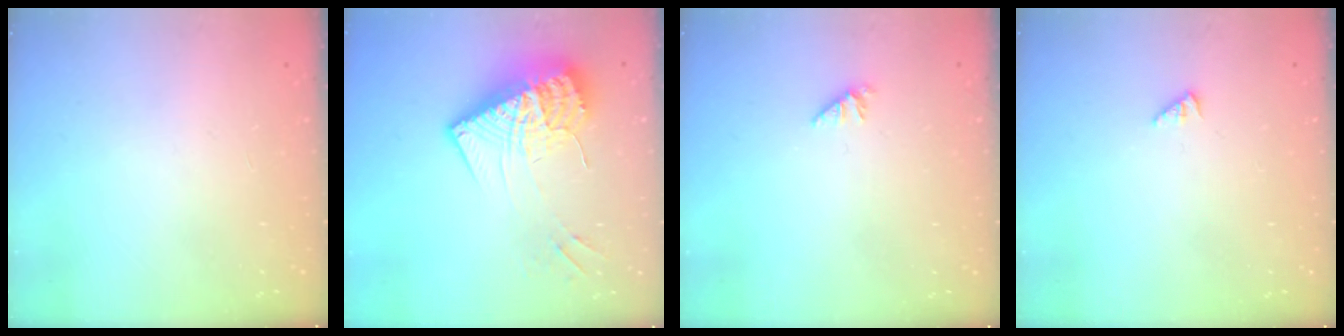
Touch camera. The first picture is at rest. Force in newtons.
{"total": 16.8, "press": 16.7, "slide": 1.6}
{"total": 0.0}
{"total": 0.6, "press": 0.6, "slide": 0.2}